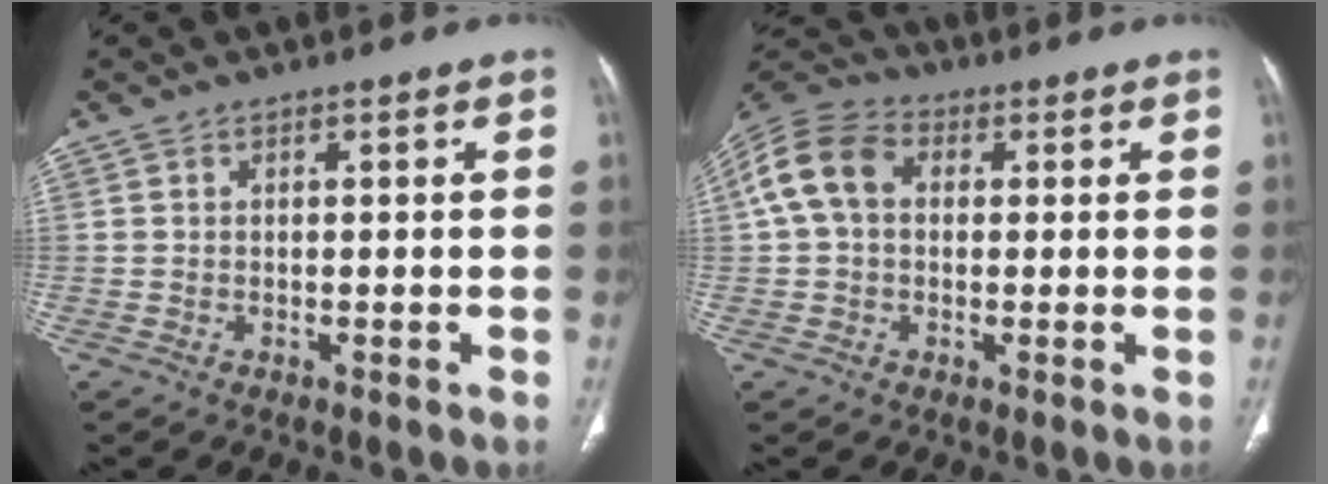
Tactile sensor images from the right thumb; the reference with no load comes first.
{"total": 10.3, "force": [1.5, 7.5, 6.8], "torque": [-0.137, 0.032, 0.018]}